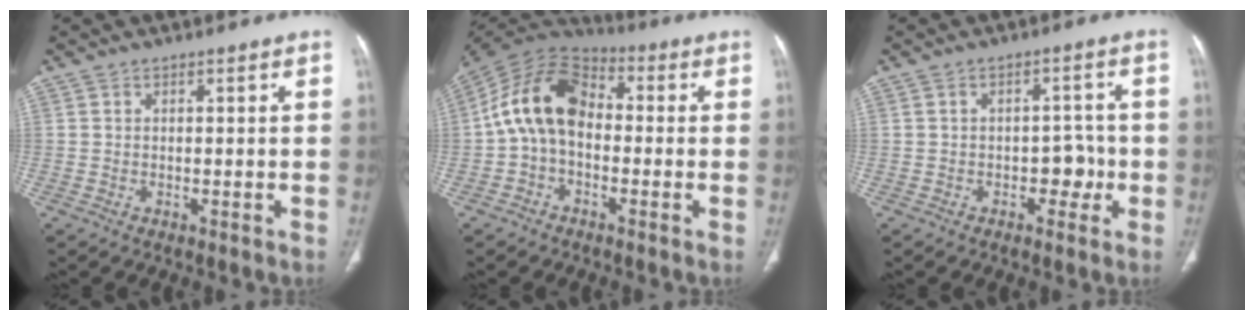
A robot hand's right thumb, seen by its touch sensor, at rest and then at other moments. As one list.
[{"total": 13.5, "force": [-0.6, 9.2, 9.9], "torque": [-0.169, 0.038, -0.027]}, {"total": 4.1, "force": [-1.2, 2.8, 2.7], "torque": [-0.013, 0.017, -0.017]}]